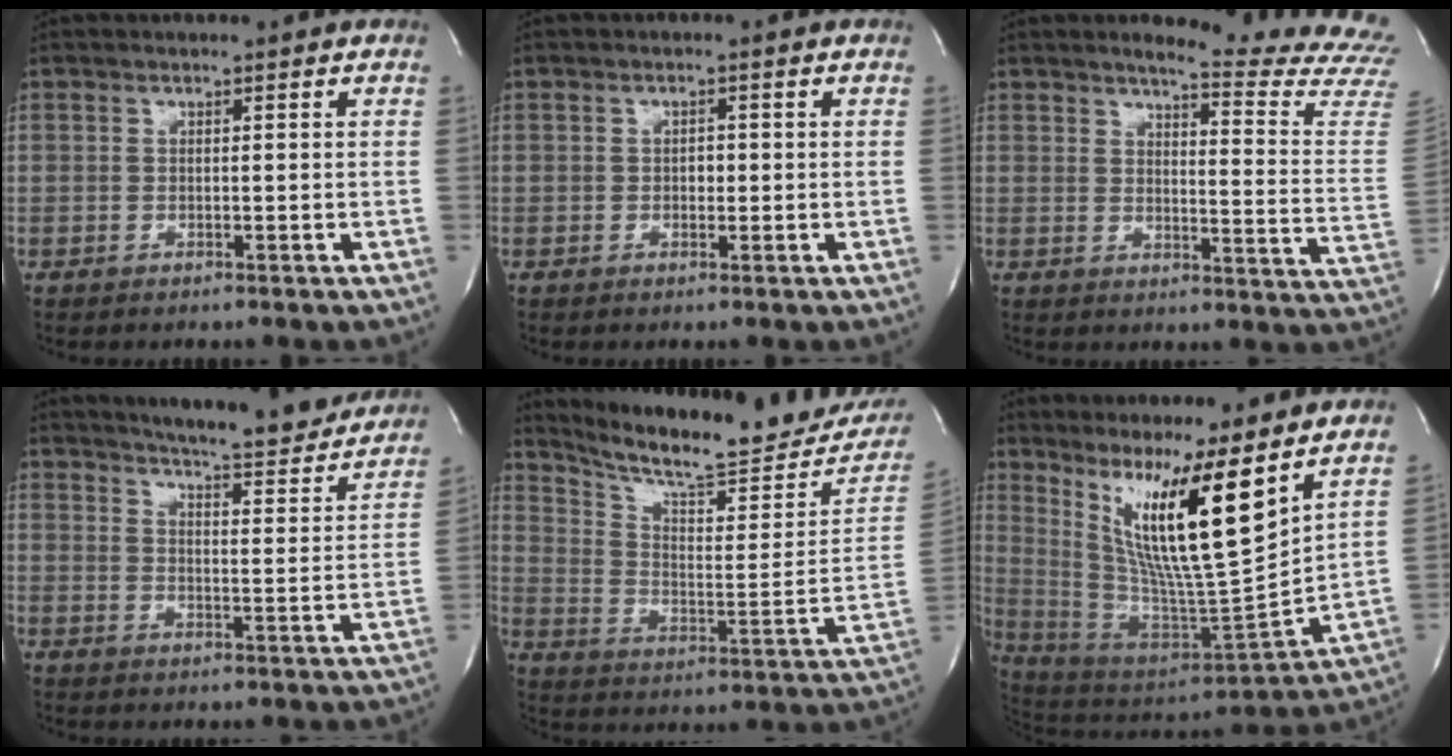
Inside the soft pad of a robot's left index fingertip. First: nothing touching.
{"total": 1.2, "force": [-0.3, 0.7, 0.9], "torque": [-0.012, -0.002, -0.006]}
{"total": 18.0, "force": [17.4, -0.7, 4.6], "torque": [-0.058, -0.151, 0.182]}
{"total": 19.3, "force": [17.9, 1.8, 7.0], "torque": [-0.102, -0.055, 0.223]}
{"total": 21.4, "force": [19.5, 2.7, 8.3], "torque": [-0.137, -0.063, 0.273]}
{"total": 17.5, "force": [10.0, -0.1, 14.3], "torque": [-0.263, -0.023, 0.178]}